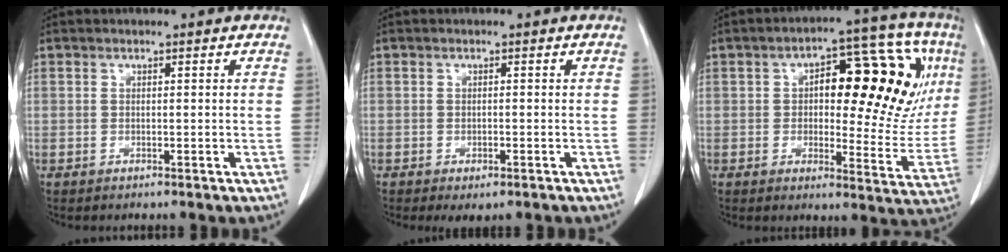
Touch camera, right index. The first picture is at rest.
{"total": 2.3, "force": [-1.4, 0.9, 1.7], "torque": [-0.025, -0.005, -0.012]}
{"total": 20.2, "force": [4.9, 8.2, 17.8], "torque": [-0.234, 0.040, 0.067]}